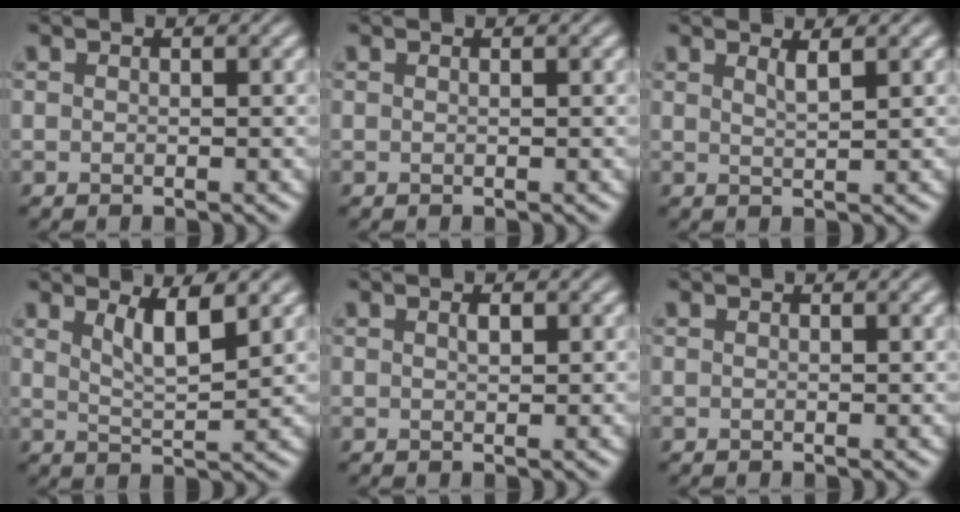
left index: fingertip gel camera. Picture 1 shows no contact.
{"total": 0.0}
{"total": 1.5, "force": [0.9, 0.4, 1.1], "torque": [-0.010, 0.001, 0.012]}
{"total": 3.4, "force": [2.0, 0.8, 2.7], "torque": [-0.044, -0.006, 0.038]}
{"total": 0.8, "force": [0.4, 0.3, 0.6], "torque": [-0.012, 0.000, 0.007]}
{"total": 0.8, "force": [0.3, 0.1, 0.7], "torque": [-0.009, 0.004, 0.005]}